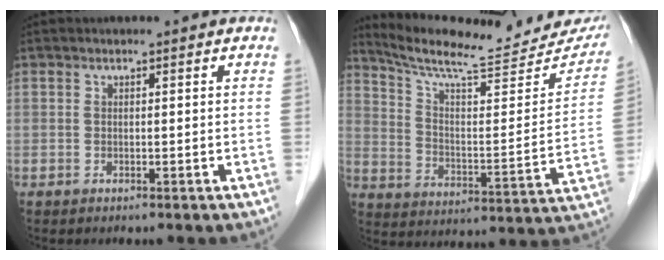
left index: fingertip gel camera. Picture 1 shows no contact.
{"total": 21.9, "force": [20.3, 3.8, 7.3], "torque": [-0.108, -0.039, 0.278]}